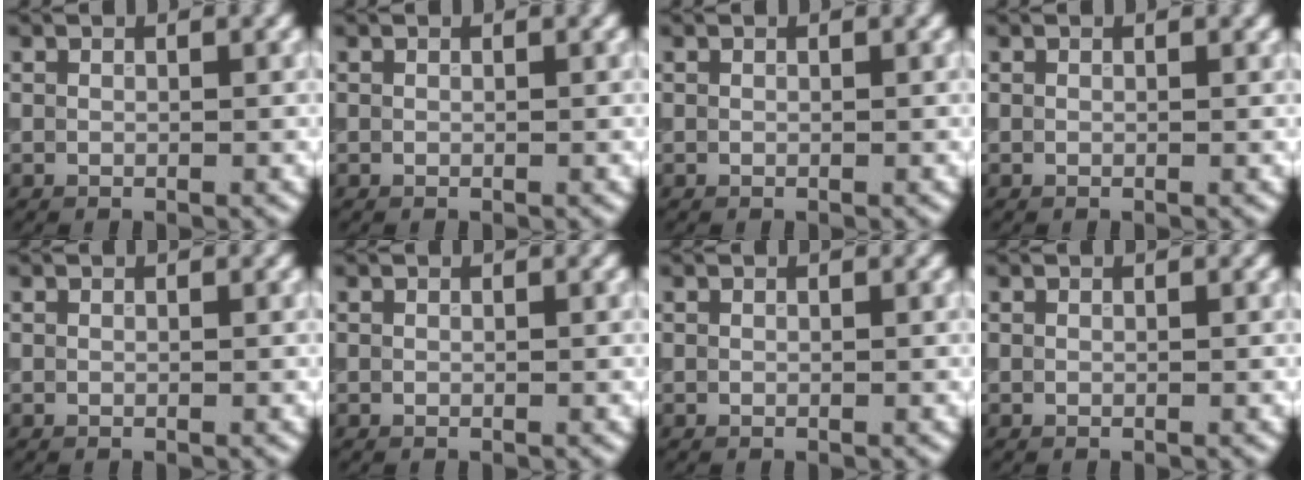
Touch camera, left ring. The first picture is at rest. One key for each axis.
{"total": 0.0}
{"total": 0.0}
{"total": 0.0}
{"total": 0.0}
{"total": 0.0}
{"total": 0.0}
{"total": 0.0}